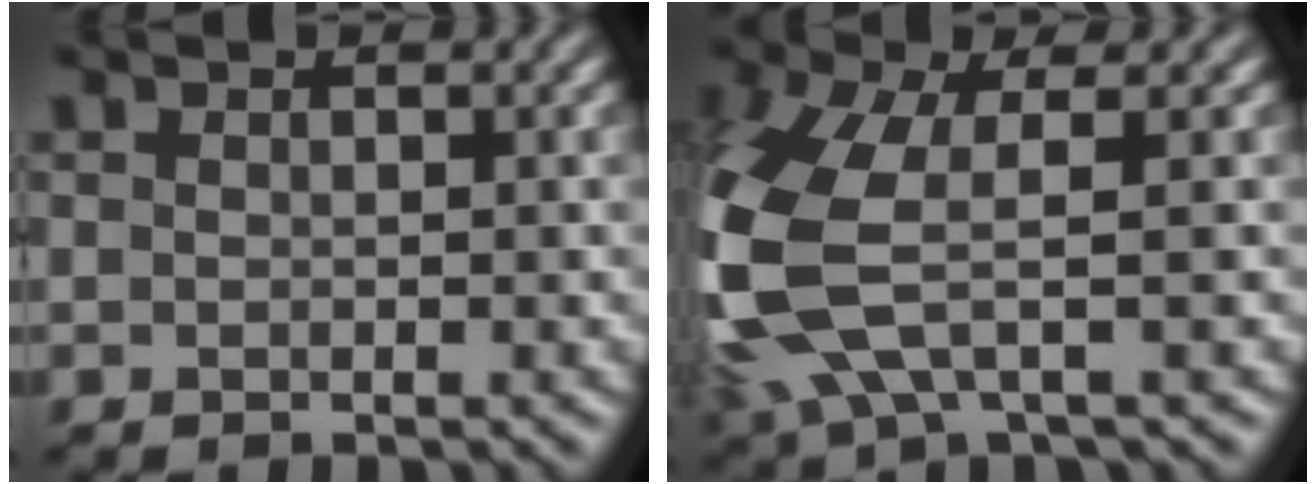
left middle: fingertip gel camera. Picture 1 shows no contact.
{"total": 9.0, "force": [-1.2, 4.2, 7.8], "torque": [-0.223, -0.011, -0.030]}